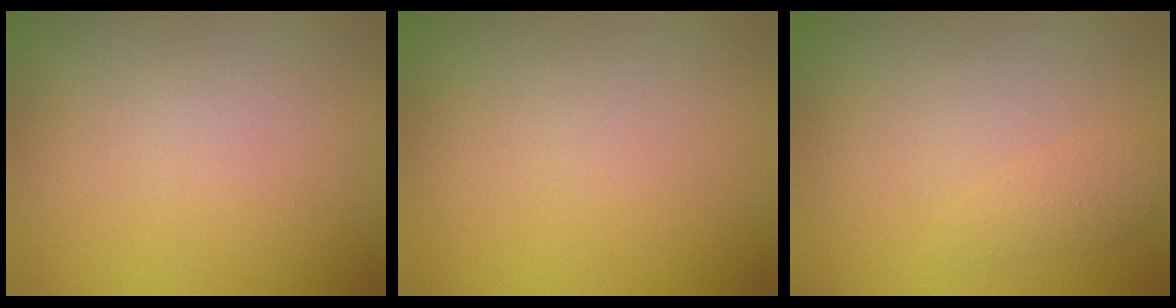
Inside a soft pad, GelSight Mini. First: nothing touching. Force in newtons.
{"total": 0.0}
{"total": 1.1, "press": 1.1, "slide": 0.0}